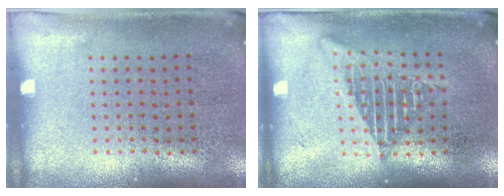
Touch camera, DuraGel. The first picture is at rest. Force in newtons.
{"total": 1.7, "press": 1.7, "slide": 0.2}